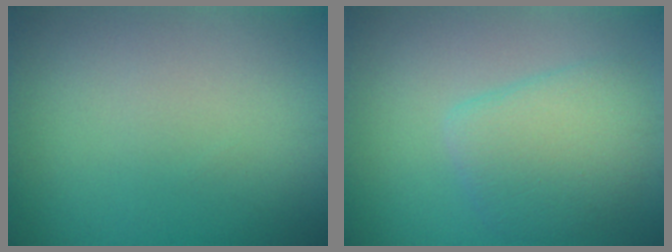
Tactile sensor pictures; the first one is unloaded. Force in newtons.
{"total": 4.4, "press": 4.4, "slide": 0.2}